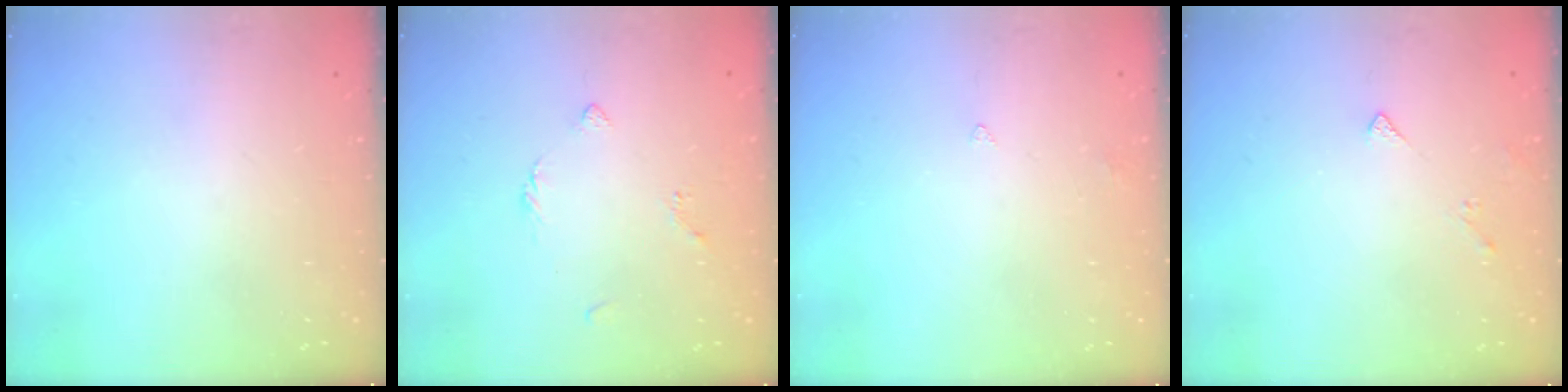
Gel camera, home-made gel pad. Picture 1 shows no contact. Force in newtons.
{"total": 2.4, "press": 2.3, "slide": 0.6}
{"total": 2.7, "press": 2.6, "slide": 0.5}
{"total": 2.8, "press": 2.8, "slide": 0.5}